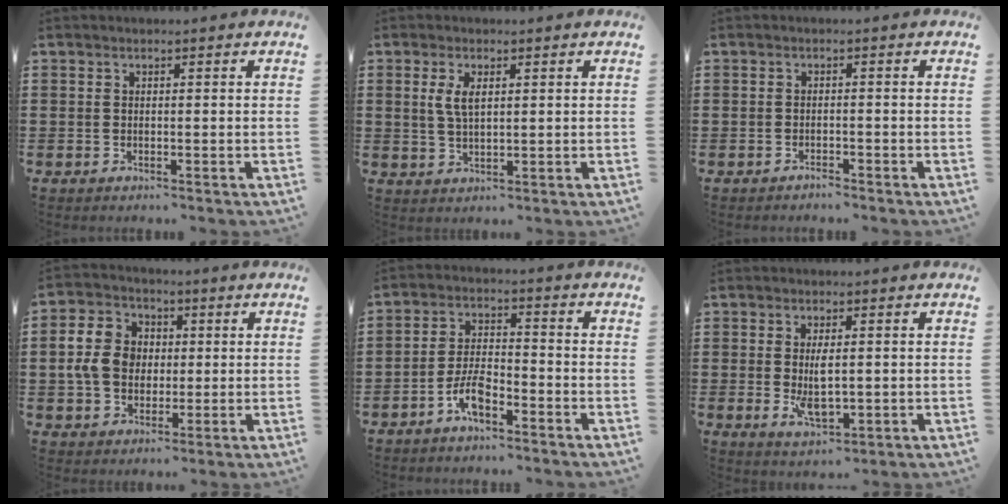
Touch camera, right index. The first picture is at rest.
{"total": 3.5, "force": [1.0, 1.4, 3.0], "torque": [-0.064, 0.006, 0.017]}
{"total": 1.1, "force": [-1.1, 0.1, 0.1], "torque": [-0.005, 0.001, -0.023]}
{"total": 8.1, "force": [0.1, 6.6, 4.6], "torque": [-0.124, 0.015, -0.003]}
{"total": 5.6, "force": [-3.5, 1.9, 3.9], "torque": [-0.091, 0.002, -0.072]}
{"total": 5.1, "force": [-0.1, 2.1, 4.6], "torque": [-0.099, -0.002, -0.005]}